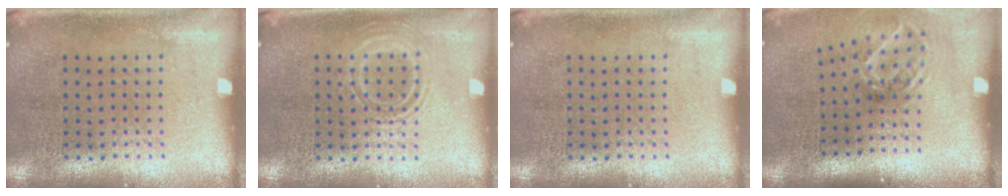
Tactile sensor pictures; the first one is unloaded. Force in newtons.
{"total": 1.1, "press": 1.0, "slide": 0.2}
{"total": 0.0}
{"total": 1.9, "press": 1.3, "slide": 1.5}